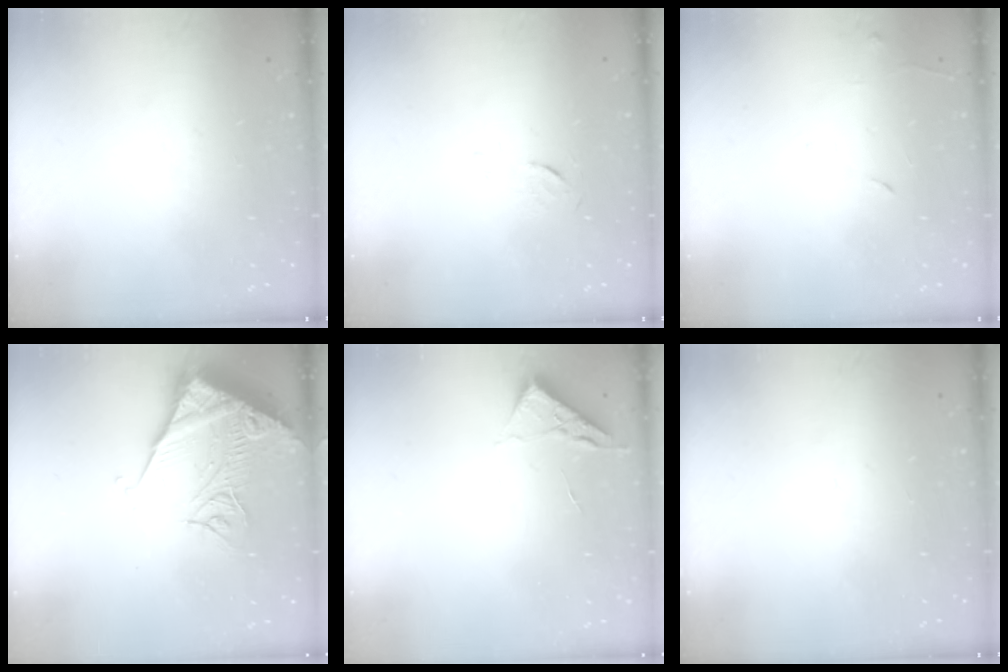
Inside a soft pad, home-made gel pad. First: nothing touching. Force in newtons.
{"total": 3.3, "press": 3.3, "slide": 0.4}
{"total": 5.1, "press": 5.1, "slide": 0.8}
{"total": 13.1, "press": 13.0, "slide": 1.7}
{"total": 3.5, "press": 3.4, "slide": 0.5}
{"total": 0.0}